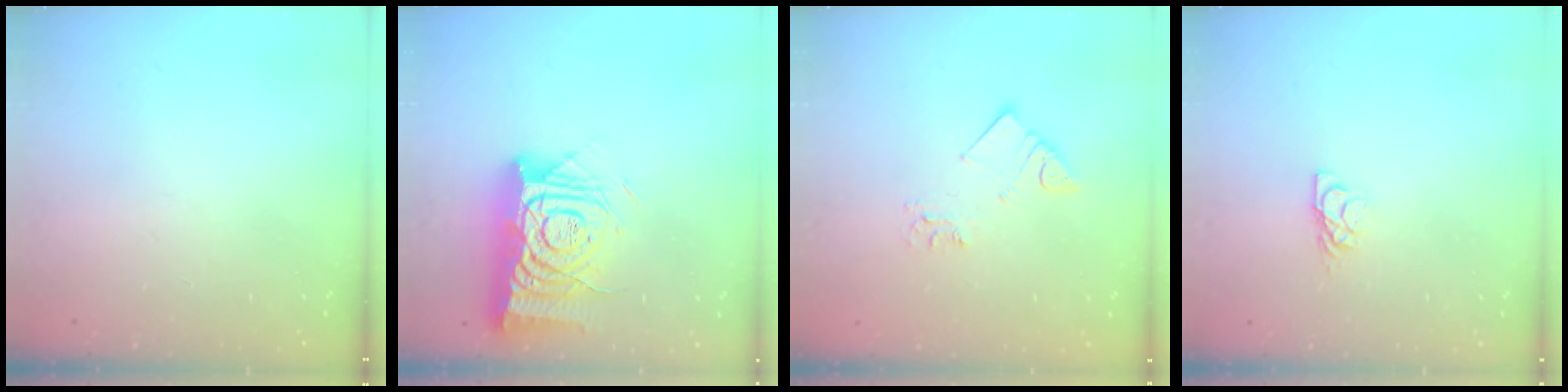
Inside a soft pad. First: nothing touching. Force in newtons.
{"total": 14.1, "press": 14.0, "slide": 2.0}
{"total": 3.4, "press": 3.4, "slide": 0.1}
{"total": 5.9, "press": 5.9, "slide": 0.7}